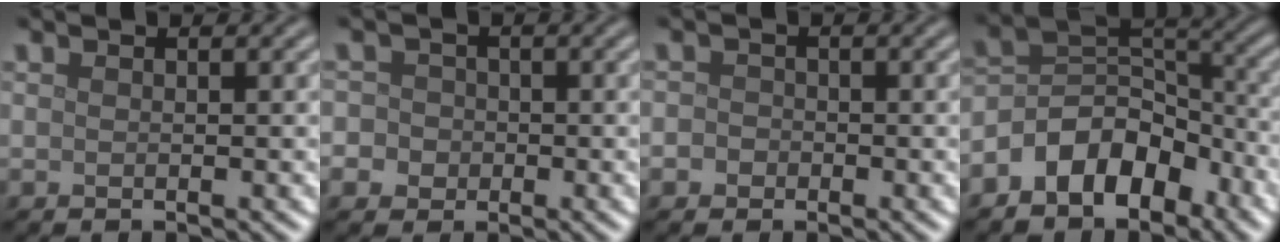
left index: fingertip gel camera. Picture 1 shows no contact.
{"total": 4.7, "force": [-0.6, 4.4, 1.3], "torque": [-0.003, 0.021, -0.040]}
{"total": 1.6, "force": [-0.3, 1.5, 0.5], "torque": [0.009, 0.006, -0.017]}
{"total": 6.7, "force": [-4.0, 4.1, 3.5], "torque": [-0.039, 0.010, -0.084]}